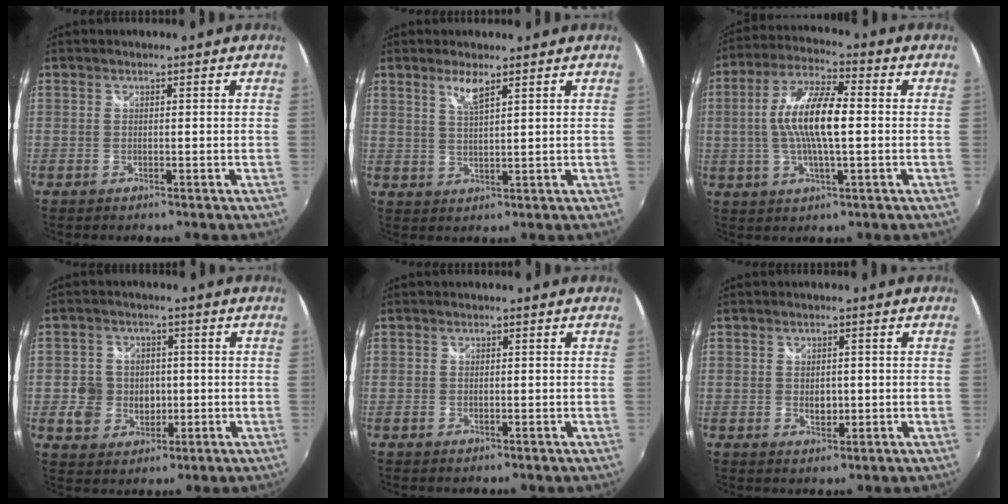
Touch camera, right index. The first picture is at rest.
{"total": 3.5, "force": [2.4, 0.3, 2.5], "torque": [-0.048, -0.002, 0.045]}
{"total": 11.7, "force": [0.0, 2.8, 11.3], "torque": [-0.222, 0.009, -0.003]}
{"total": 6.6, "force": [-0.5, 6.3, 2.0], "torque": [-0.057, 0.013, -0.004]}
{"total": 0.0}
{"total": 2.5, "force": [-0.1, 1.8, 1.7], "torque": [-0.026, -0.002, -0.001]}